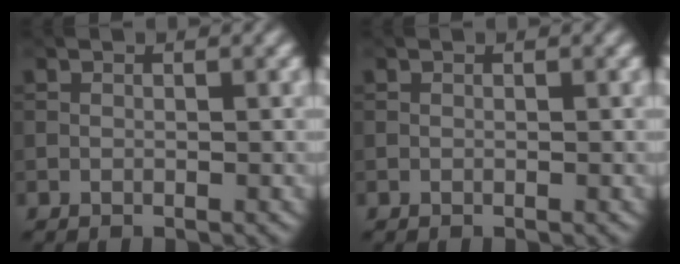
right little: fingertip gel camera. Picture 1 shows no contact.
{"total": 0.0}